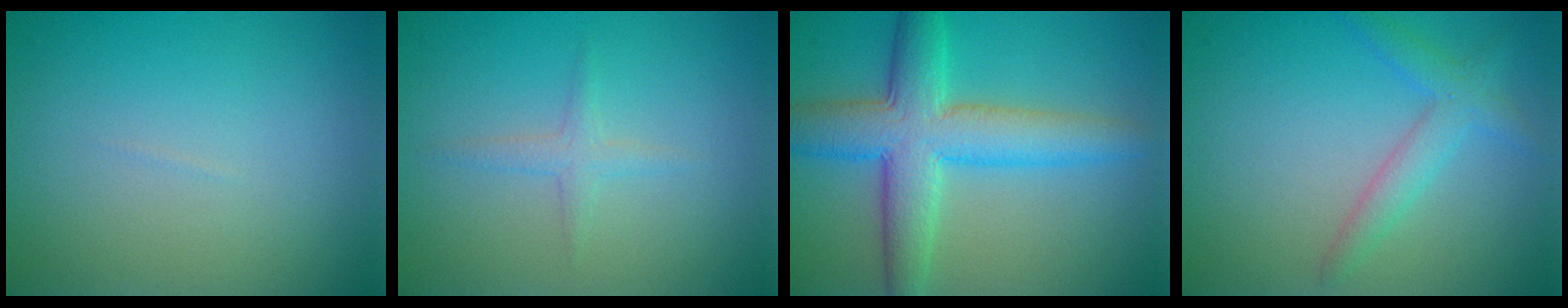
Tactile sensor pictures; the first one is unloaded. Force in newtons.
{"total": 1.3, "press": 1.3, "slide": 0.1}
{"total": 7.2, "press": 7.2, "slide": 0.1}
{"total": 2.6, "press": 2.6, "slide": 0.2}